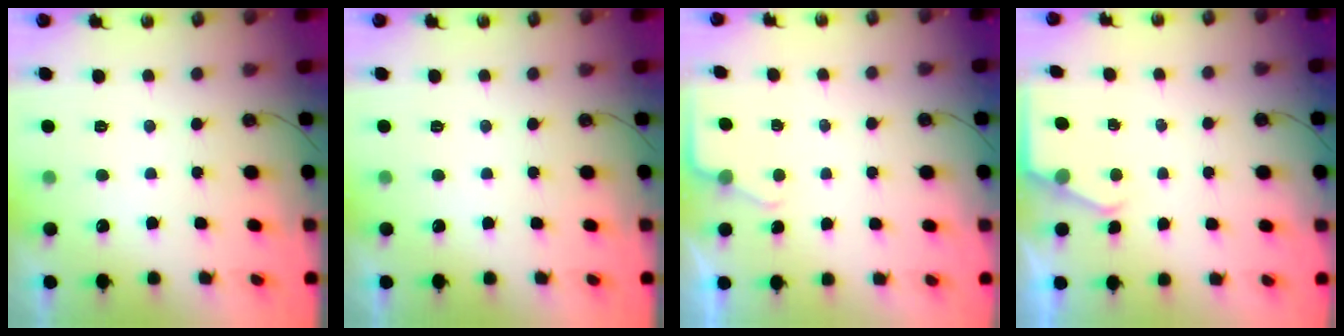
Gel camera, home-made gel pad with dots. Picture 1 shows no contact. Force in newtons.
{"total": 0.0}
{"total": 3.0, "press": 2.9, "slide": 0.5}
{"total": 2.9, "press": 2.9, "slide": 0.5}